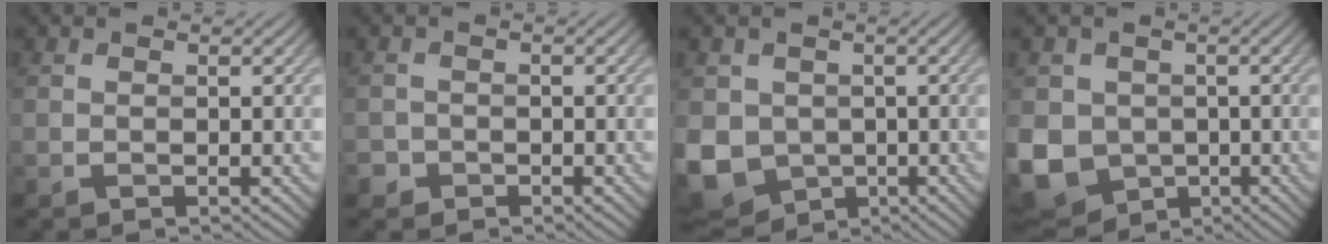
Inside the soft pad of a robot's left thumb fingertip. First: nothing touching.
{"total": 1.9, "force": [-1.1, 1.5, 0.2], "torque": [0.002, -0.003, -0.025]}
{"total": 8.4, "force": [-1.2, 7.2, 4.3], "torque": [-0.122, -0.030, -0.022]}
{"total": 9.5, "force": [-1.7, 8.2, 4.4], "torque": [-0.132, -0.035, -0.038]}